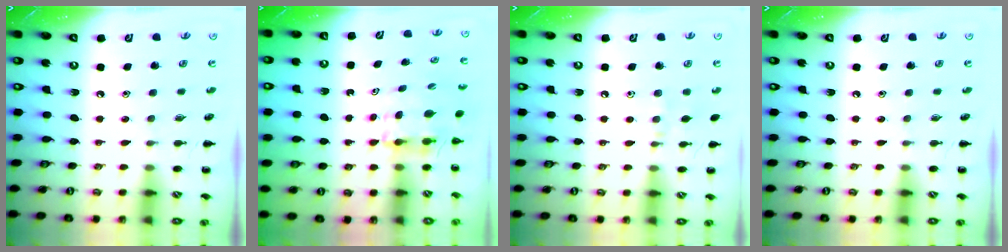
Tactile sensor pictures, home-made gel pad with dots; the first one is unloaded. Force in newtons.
{"total": 4.0, "press": 4.0, "slide": 0.1}
{"total": 6.4, "press": 6.1, "slide": 1.8}
{"total": 0.0}